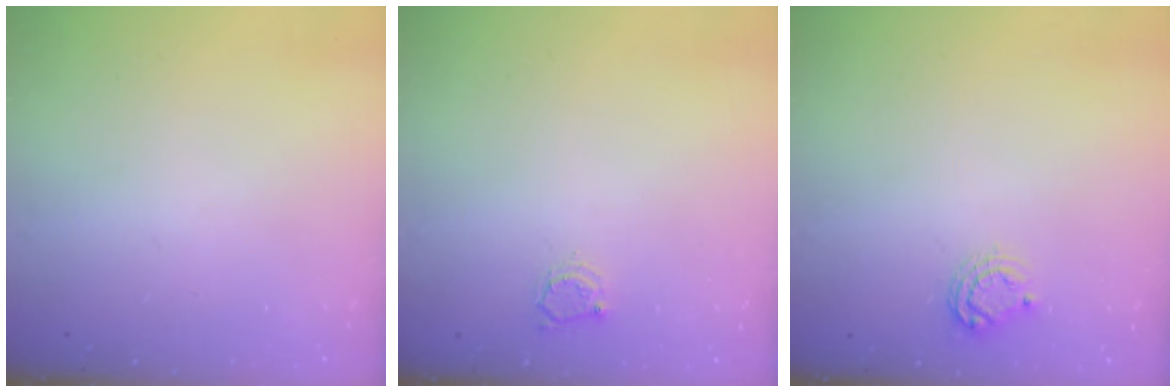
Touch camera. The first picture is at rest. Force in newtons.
{"total": 3.3, "press": 3.2, "slide": 0.5}
{"total": 6.9, "press": 6.8, "slide": 0.6}